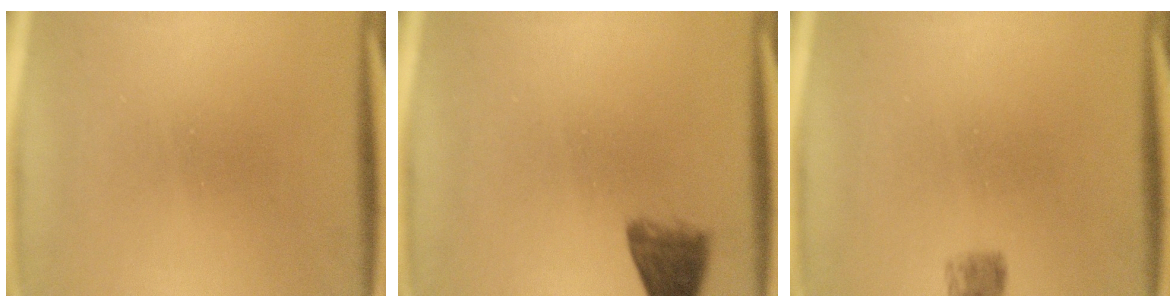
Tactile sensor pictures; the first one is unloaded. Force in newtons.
{"total": 4.6}
{"total": 2.6}